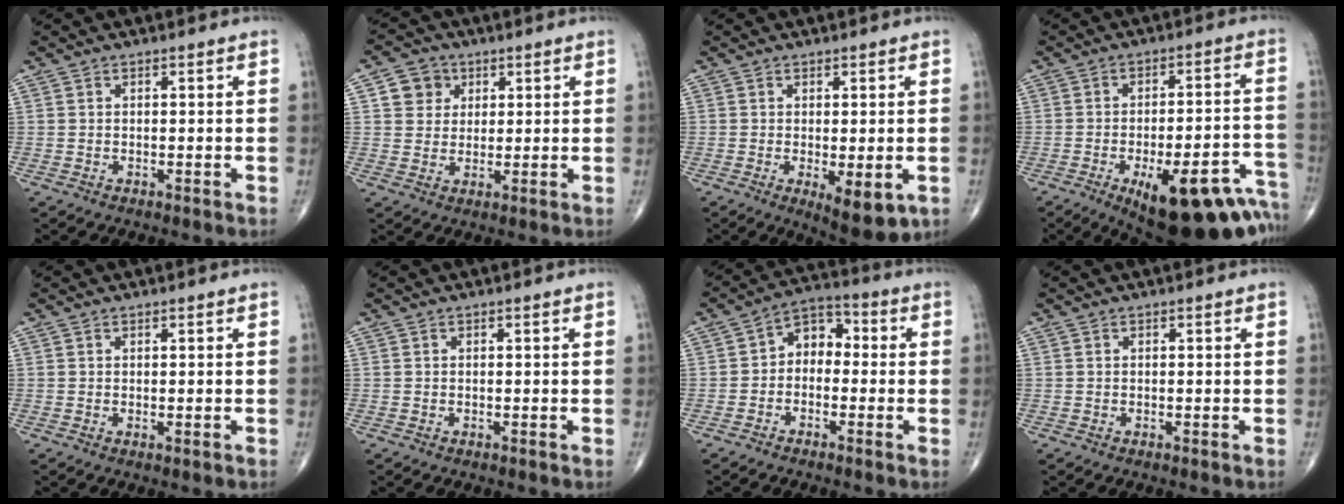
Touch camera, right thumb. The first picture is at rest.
{"total": 6.3, "force": [2.2, 5.7, 1.7], "torque": [0.002, -0.003, 0.034]}
{"total": 7.6, "force": [-2.1, 2.7, 6.8], "torque": [-0.091, -0.021, -0.023]}
{"total": 23.2, "force": [-12.6, 8.4, 17.6], "torque": [-0.154, 0.065, -0.162]}
{"total": 0.6, "force": [0.0, 0.1, 0.6], "torque": [-0.016, -0.005, 0.002]}
{"total": 0.0}
{"total": 6.8, "force": [-0.6, 5.0, 4.5], "torque": [-0.042, 0.033, -0.031]}
{"total": 0.0}